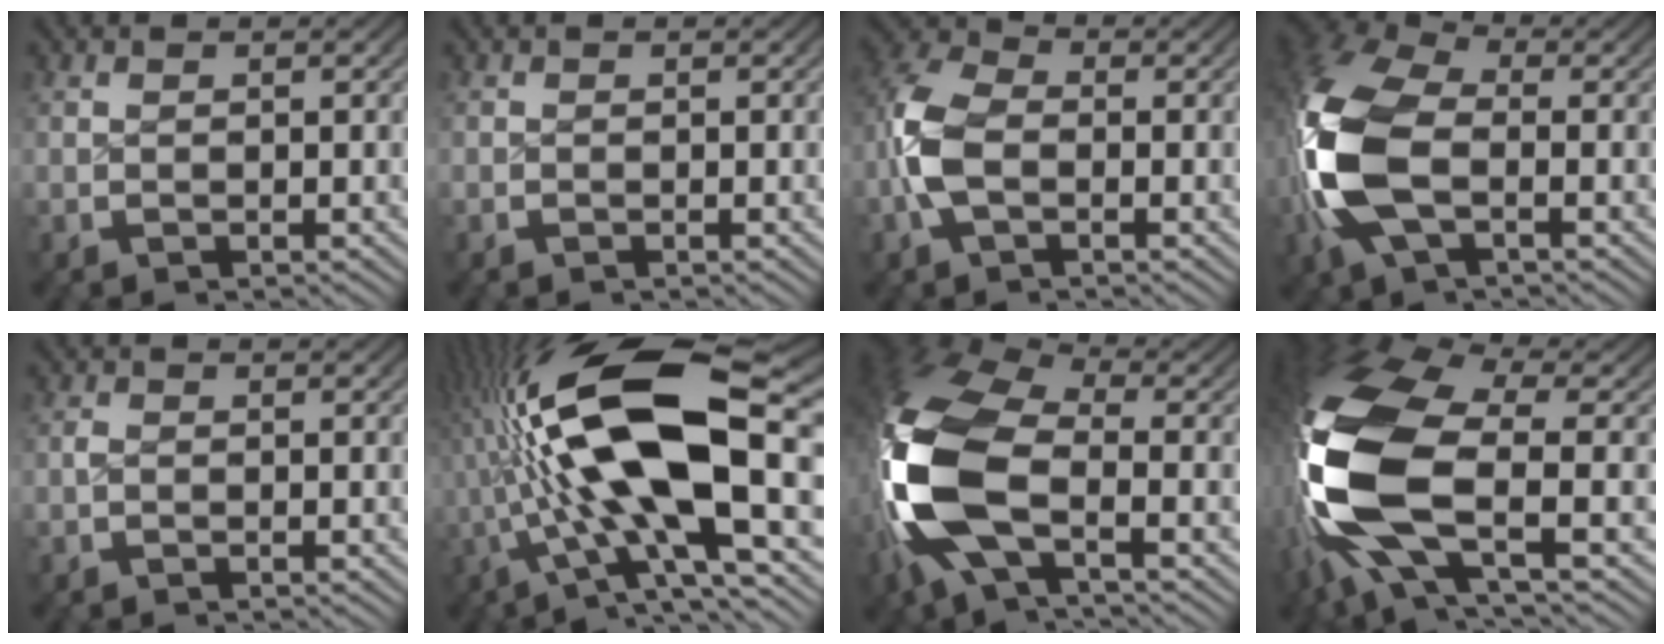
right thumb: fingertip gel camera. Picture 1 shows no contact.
{"total": 0.0}
{"total": 6.2, "force": [-0.8, 4.3, 4.4], "torque": [-0.107, -0.008, -0.018]}
{"total": 12.5, "force": [-0.6, 8.1, 9.4], "torque": [-0.233, -0.009, -0.010]}
{"total": 0.9, "force": [-0.7, 0.2, 0.5], "torque": [-0.008, 0.004, -0.017]}
{"total": 16.6, "force": [0.5, 7.6, 14.7], "torque": [-0.288, -0.004, 0.007]}
{"total": 14.9, "force": [-1.3, 9.2, 11.6], "torque": [-0.282, -0.021, -0.018]}
{"total": 16.0, "force": [-1.3, 8.9, 13.2], "torque": [-0.309, -0.030, -0.009]}